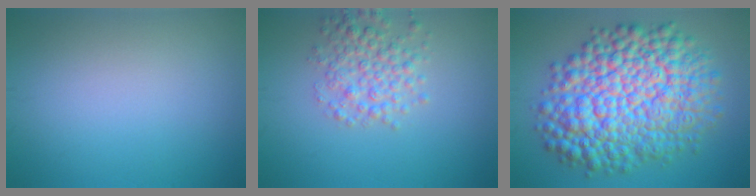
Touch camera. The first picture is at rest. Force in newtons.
{"total": 3.8, "press": 3.8, "slide": 0.1}
{"total": 14.5, "press": 14.5, "slide": 0.3}